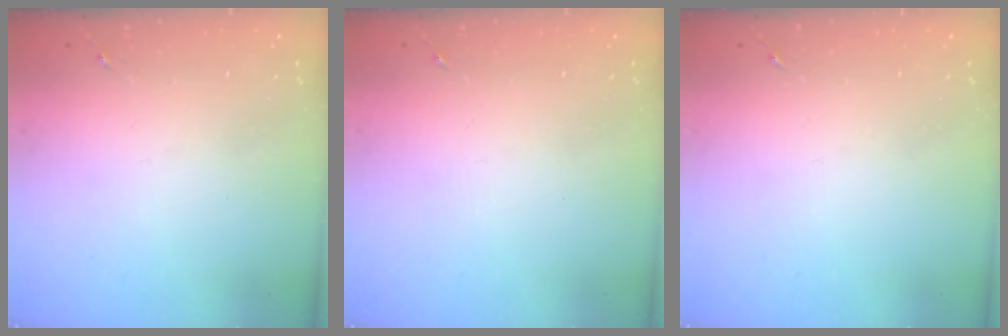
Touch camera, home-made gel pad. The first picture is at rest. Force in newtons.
{"total": 0.0}
{"total": 0.0}